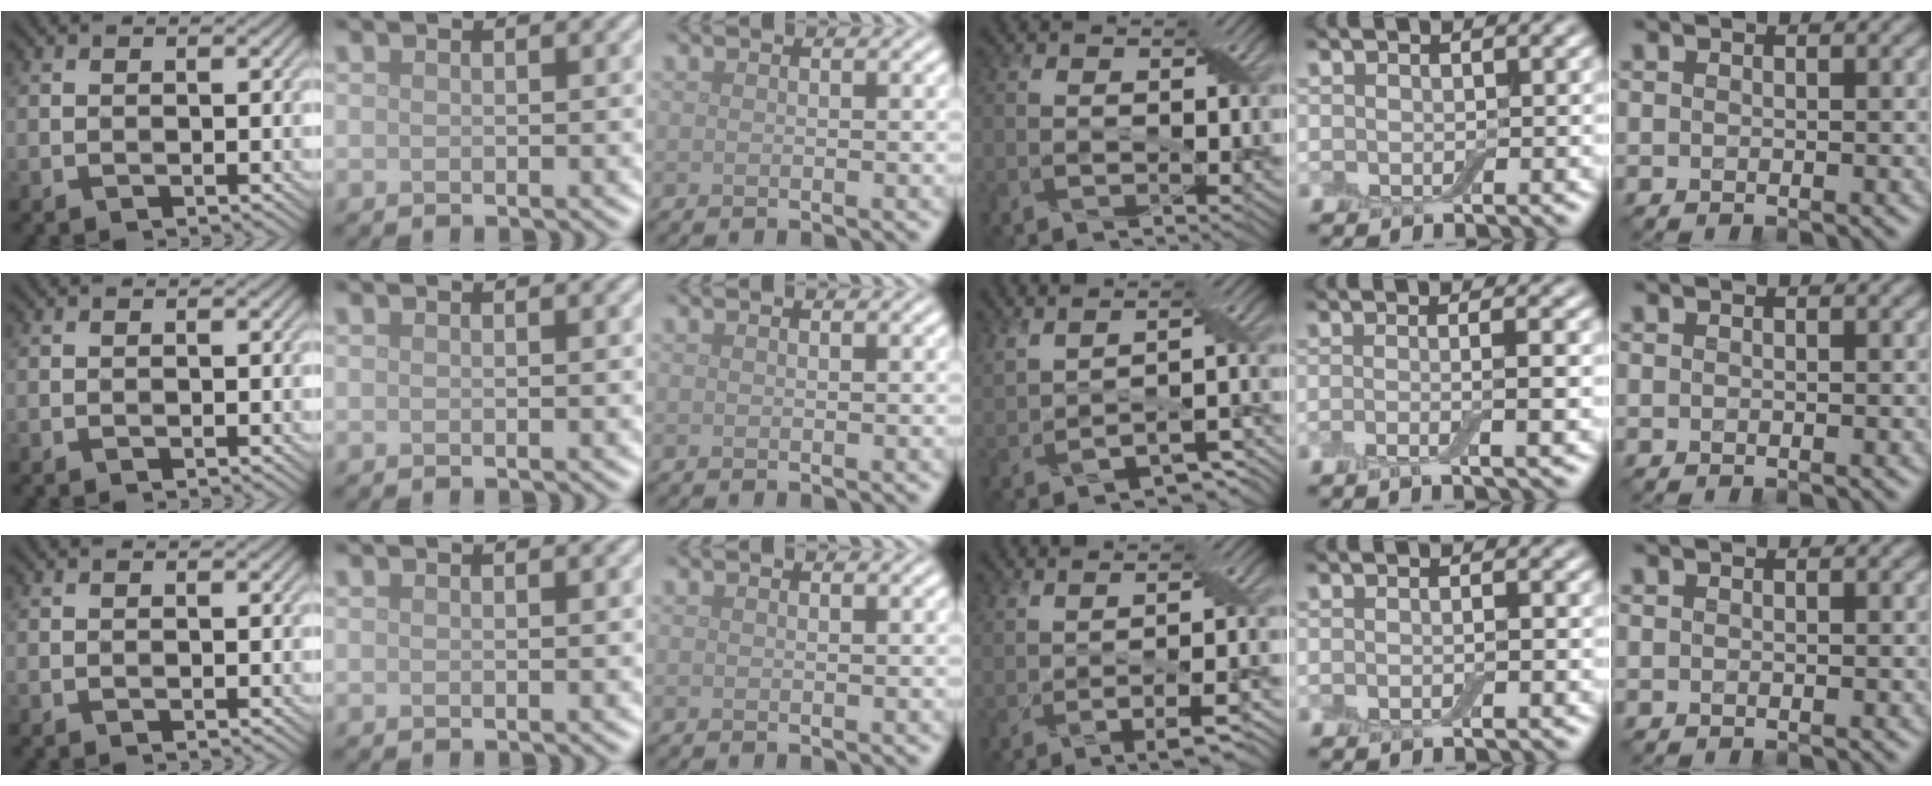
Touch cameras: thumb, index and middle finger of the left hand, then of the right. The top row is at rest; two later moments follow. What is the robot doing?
{"motion": "peel", "object": "adhesive wrap"}